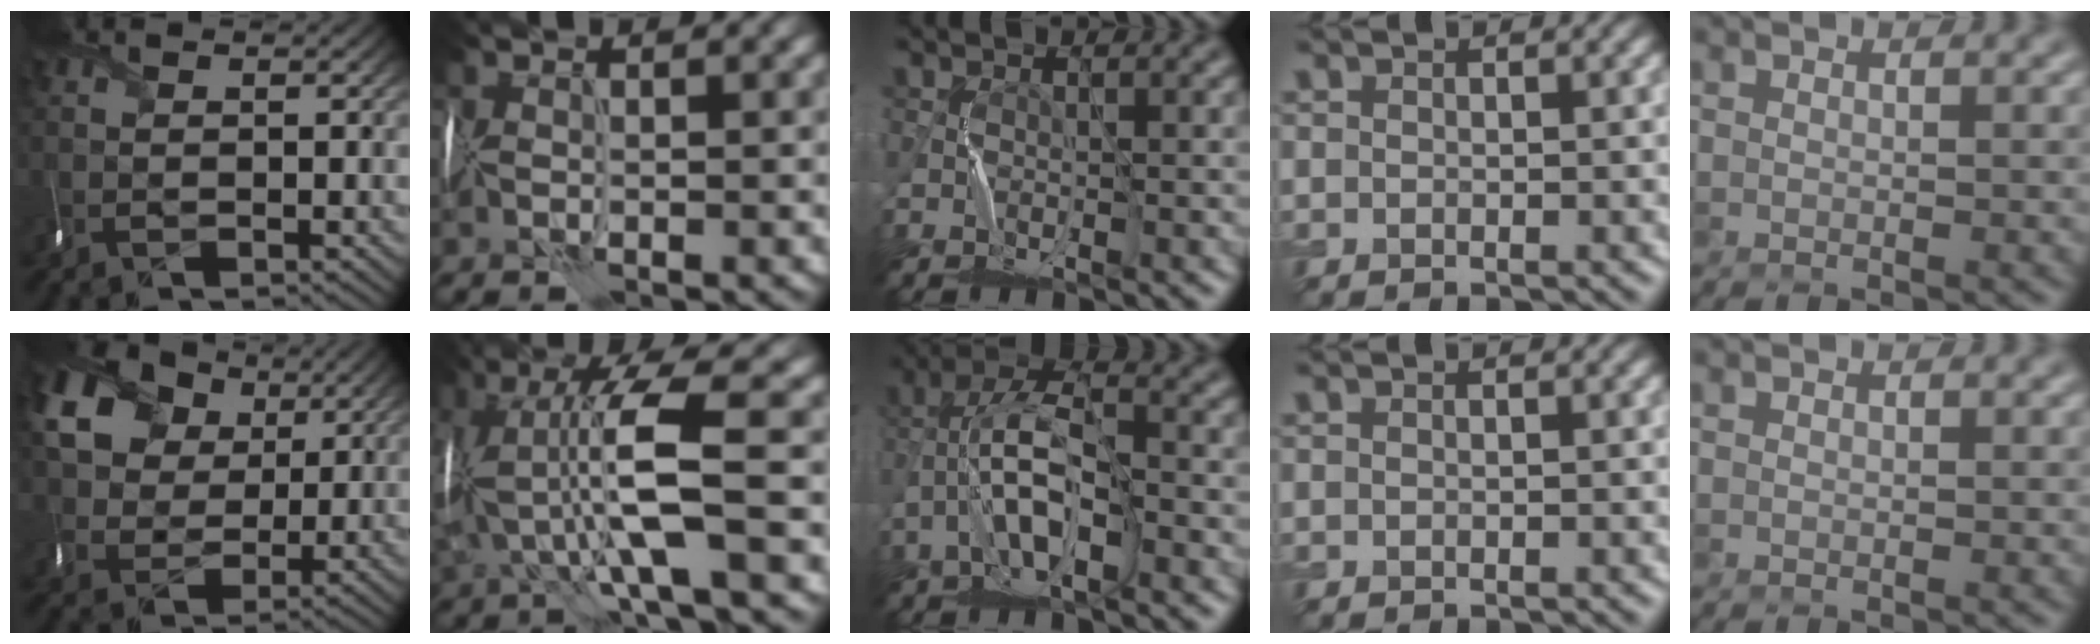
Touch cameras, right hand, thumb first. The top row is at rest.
{"thumb": {"total": 13.2, "force": [6.1, 9.6, 6.5], "torque": [-0.183, 0.044, 0.105]}, "index": {"total": 8.1, "force": [-0.9, 2.3, 7.8], "torque": [-0.159, 0.012, -0.015]}, "middle": {"total": 6.4, "force": [-1.9, 2.4, 5.7], "torque": [-0.120, 0.017, -0.038]}}